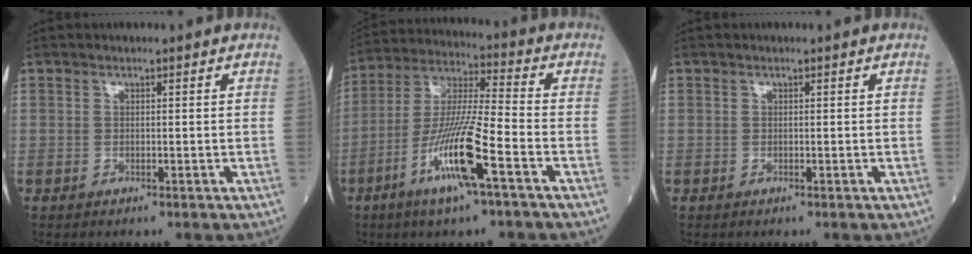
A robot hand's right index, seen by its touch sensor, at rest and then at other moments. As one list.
[{"total": 13.0, "force": [-5.7, 0.3, 11.7], "torque": [-0.236, -0.011, -0.109]}, {"total": 0.0}]